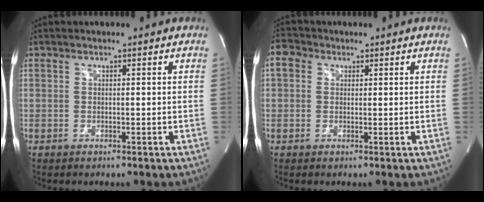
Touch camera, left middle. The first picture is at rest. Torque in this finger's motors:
{"motor_torque": [0.32, -0.10, 0.29, 0.04]}